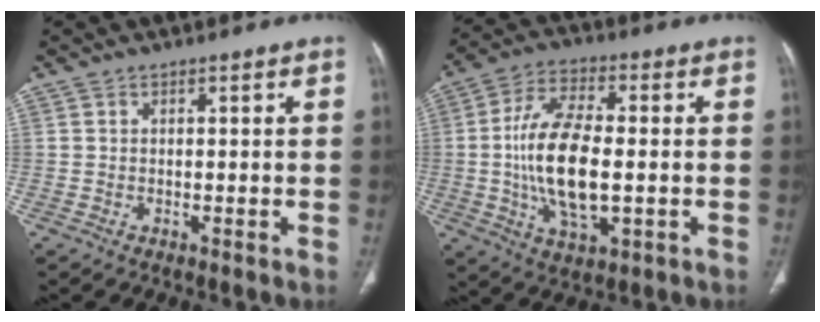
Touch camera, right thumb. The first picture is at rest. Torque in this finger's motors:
{"motor_torque": [2.32, 2.69, 2.06, -0.38, 0.66]}